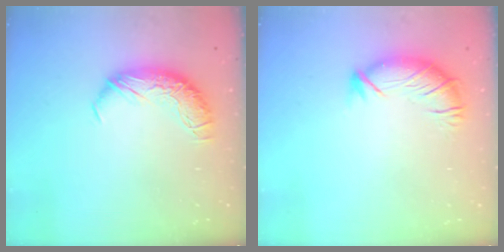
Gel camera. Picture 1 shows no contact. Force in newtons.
{"total": 2.9, "press": 2.0, "slide": 2.2}